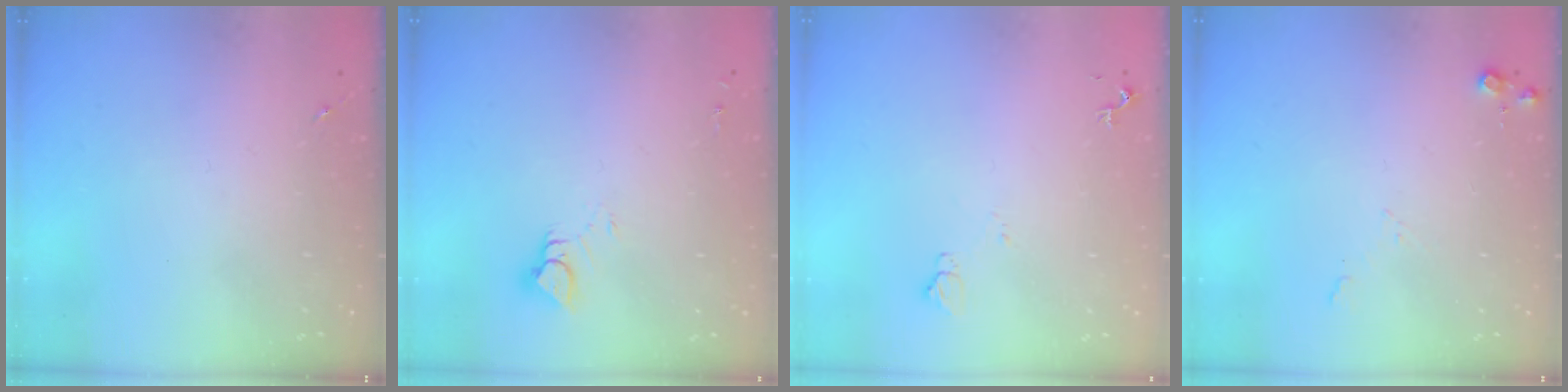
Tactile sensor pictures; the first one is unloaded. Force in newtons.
{"total": 4.5, "press": 4.5, "slide": 0.2}
{"total": 5.1, "press": 5.1, "slide": 0.7}
{"total": 6.2, "press": 6.2, "slide": 0.5}